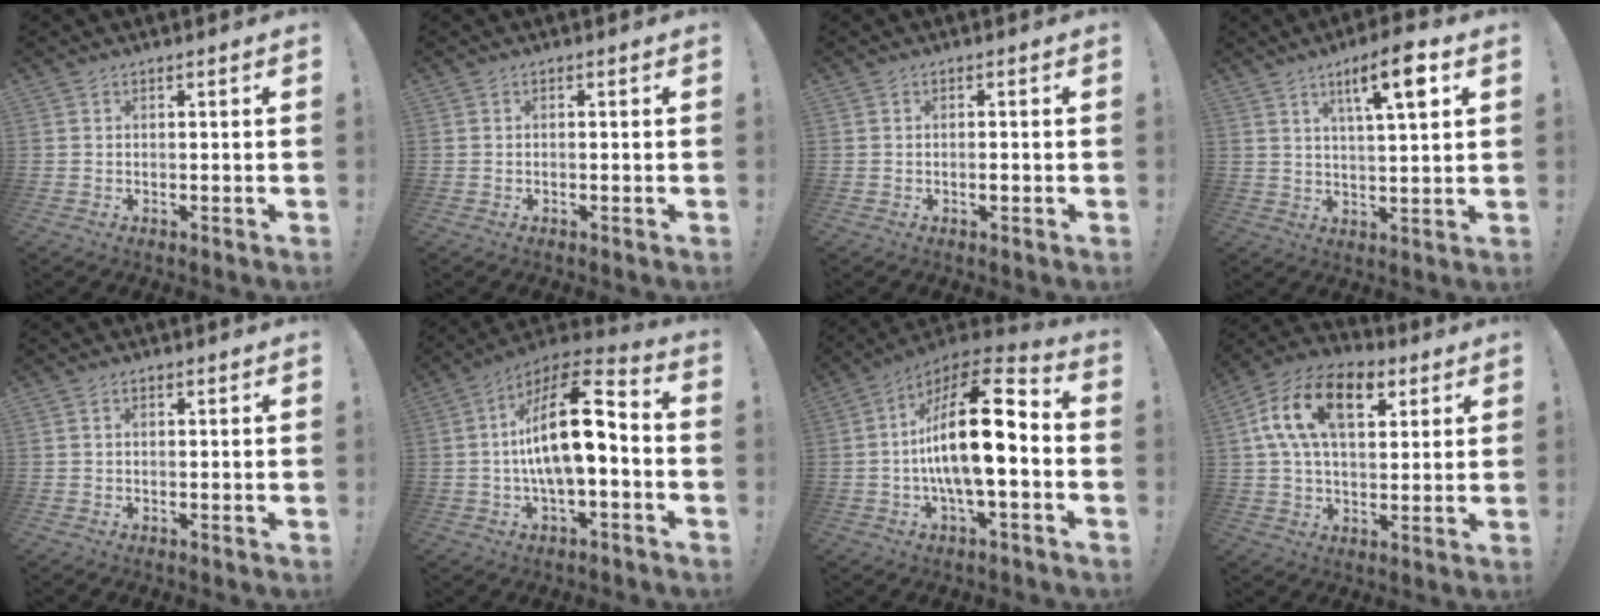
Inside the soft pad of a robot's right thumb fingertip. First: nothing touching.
{"total": 0.0}
{"total": 1.0, "force": [-0.4, 0.4, 0.8], "torque": [-0.007, -0.002, -0.008]}
{"total": 10.4, "force": [4.8, 1.7, 9.0], "torque": [-0.139, -0.015, 0.070]}
{"total": 0.9, "force": [0.0, 0.5, 0.7], "torque": [-0.022, 0.008, 0.002]}
{"total": 18.0, "force": [0.3, 6.4, 16.8], "torque": [-0.287, 0.000, 0.003]}
{"total": 21.0, "force": [-1.4, 7.1, 19.8], "torque": [-0.333, 0.006, -0.023]}
{"total": 17.7, "force": [6.4, 10.3, 12.9], "torque": [-0.225, -0.004, 0.113]}